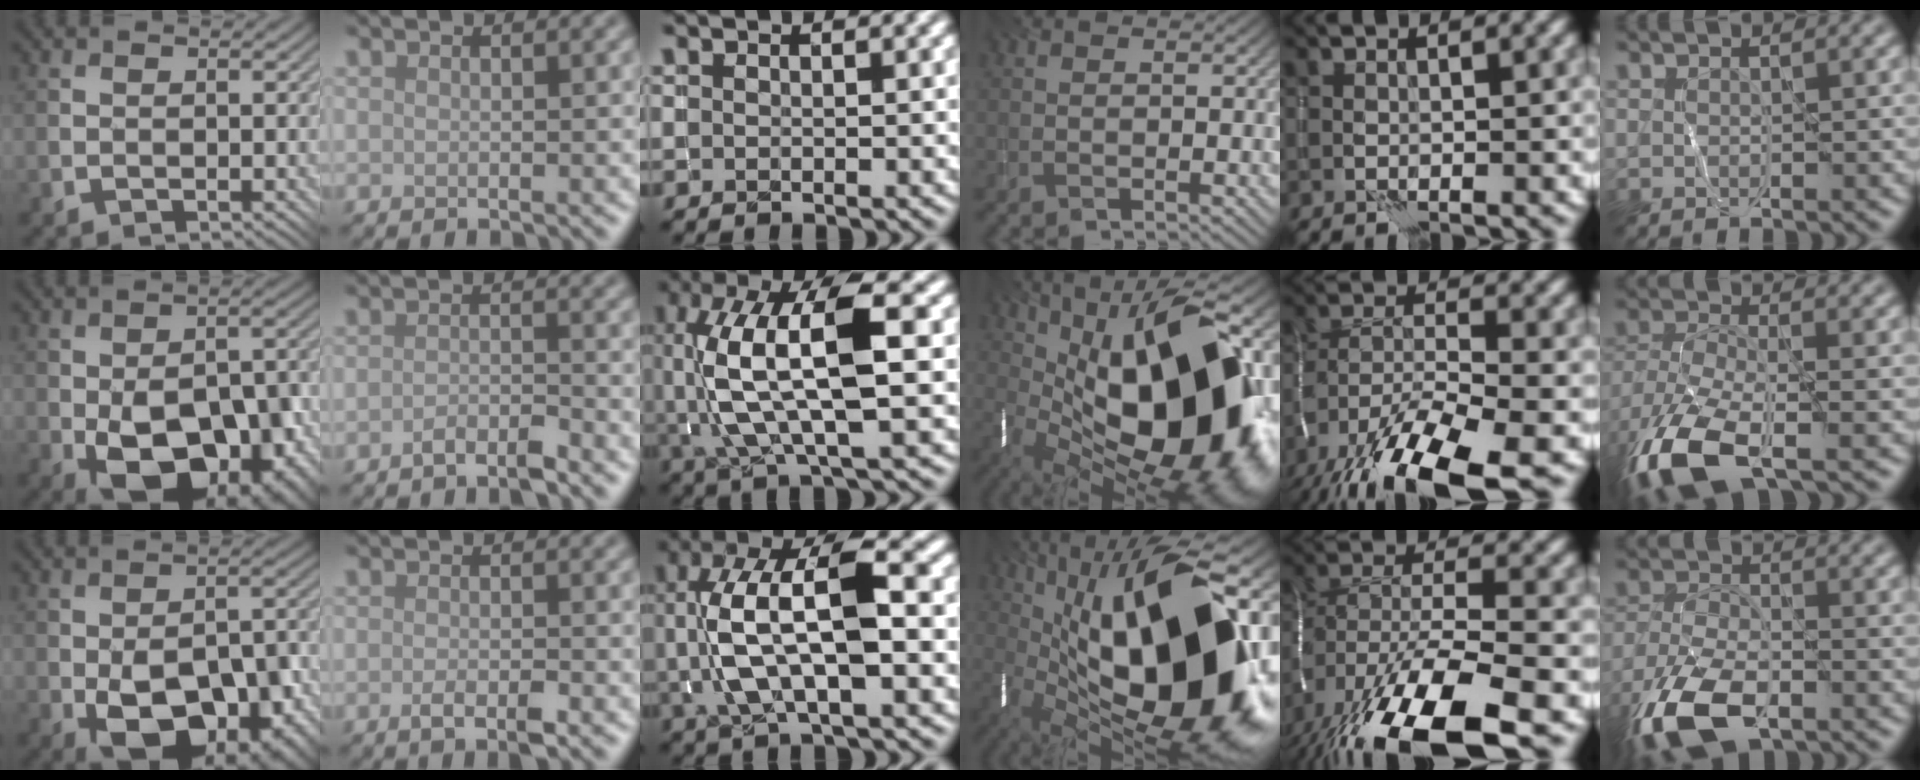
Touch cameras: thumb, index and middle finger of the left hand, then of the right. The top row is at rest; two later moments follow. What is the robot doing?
{"motion": "wrap", "object": "thread"}